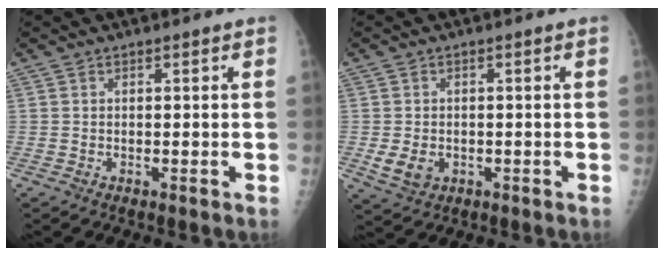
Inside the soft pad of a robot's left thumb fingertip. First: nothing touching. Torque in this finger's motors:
{"motor_torque": [0.45, 0.47, 0.33, 0.14, 0.00]}